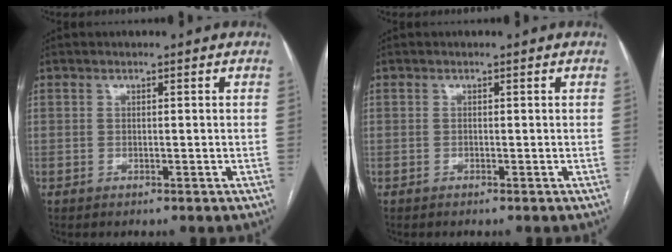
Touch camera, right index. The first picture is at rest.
{"total": 0.0}